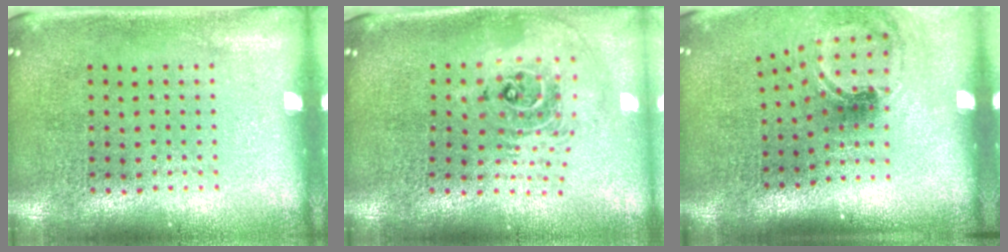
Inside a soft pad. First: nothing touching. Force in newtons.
{"total": 2.4, "press": 1.8, "slide": 1.6}
{"total": 1.5, "press": 1.1, "slide": 0.9}